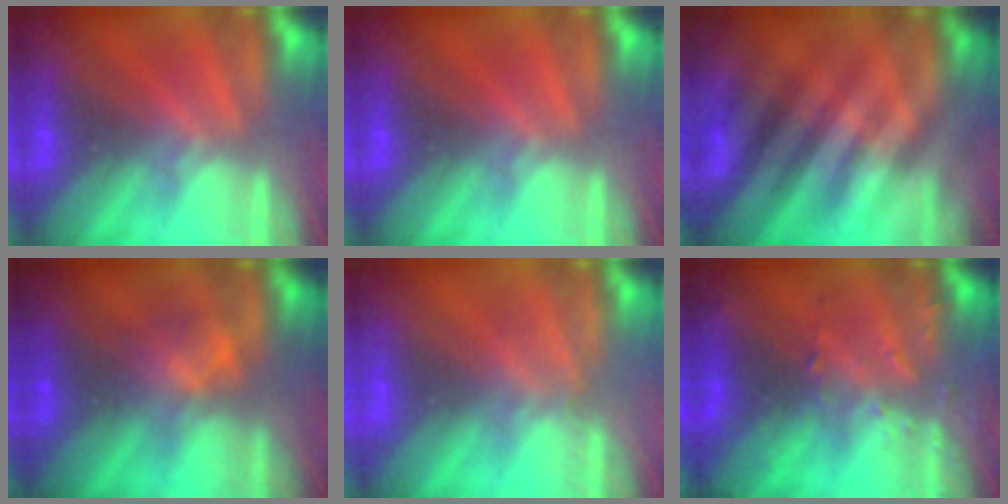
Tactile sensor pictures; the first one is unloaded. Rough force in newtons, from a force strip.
{"total": 0.0}
{"total": 2.5}
{"total": 2.3}
{"total": 2.0}
{"total": 3.2}